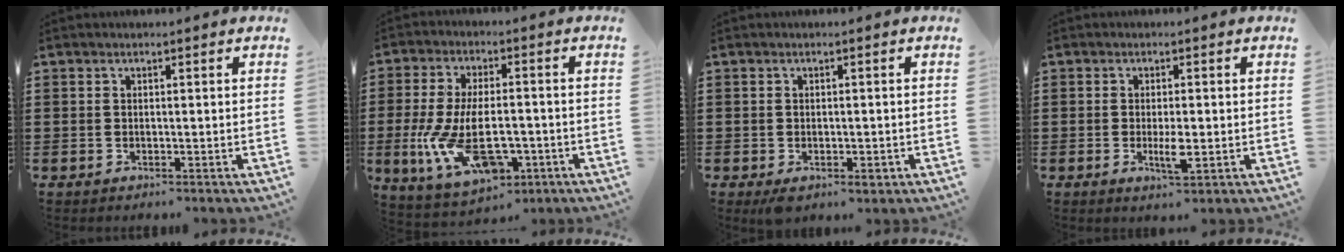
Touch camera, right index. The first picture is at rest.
{"total": 12.0, "force": [-2.9, 5.8, 10.1], "torque": [-0.222, -0.003, -0.050]}
{"total": 1.8, "force": [-0.8, 1.0, 1.2], "torque": [-0.030, -0.002, -0.016]}
{"total": 3.5, "force": [-0.7, 0.9, 3.4], "torque": [-0.064, -0.002, -0.015]}